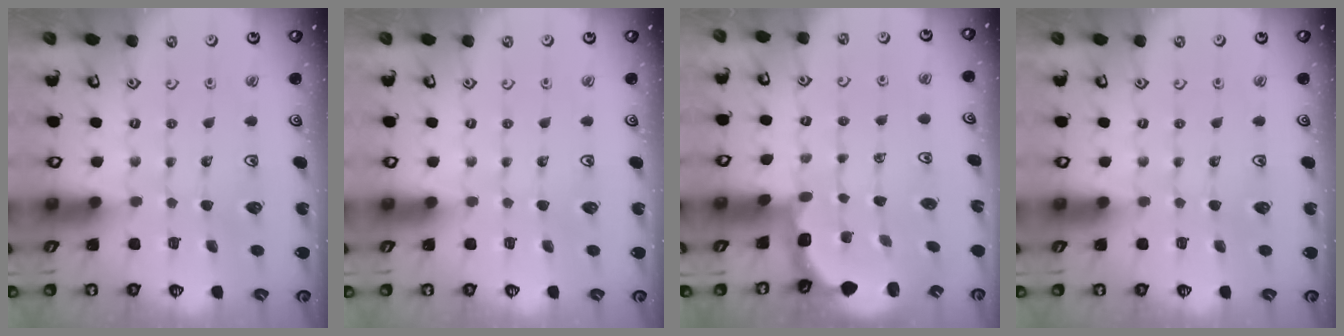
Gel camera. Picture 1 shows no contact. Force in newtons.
{"total": 0.0}
{"total": 2.9, "press": 2.5, "slide": 1.4}
{"total": 0.0}